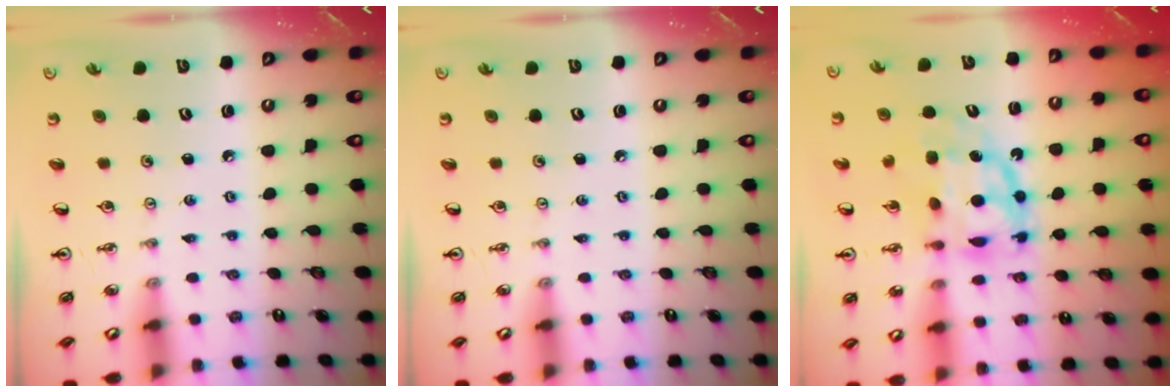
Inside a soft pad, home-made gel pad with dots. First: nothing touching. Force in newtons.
{"total": 0.0}
{"total": 10.7, "press": 10.6, "slide": 0.9}